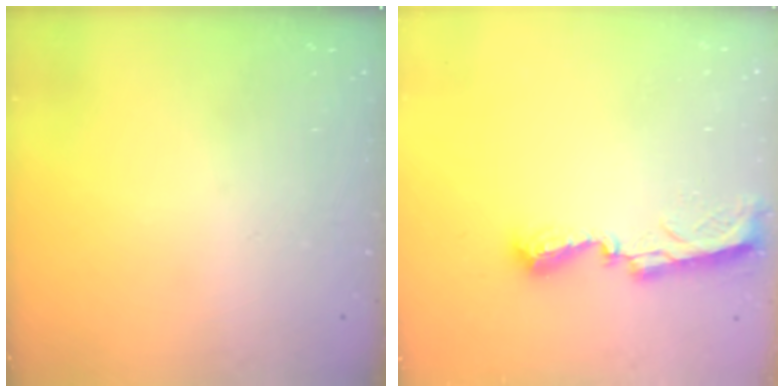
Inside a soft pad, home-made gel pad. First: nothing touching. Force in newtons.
{"total": 8.3, "press": 8.2, "slide": 0.4}